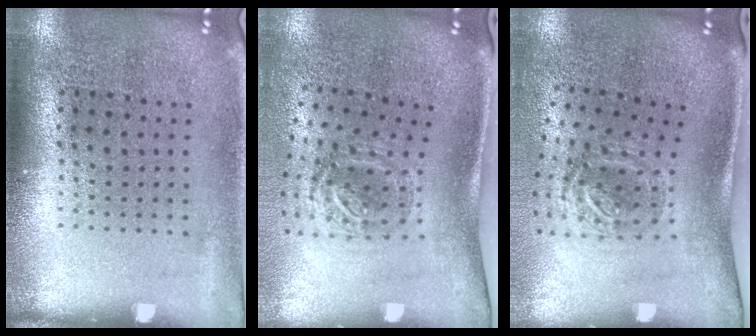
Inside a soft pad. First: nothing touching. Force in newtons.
{"total": 1.9, "press": 1.2, "slide": 1.5}
{"total": 1.9, "press": 1.2, "slide": 1.5}